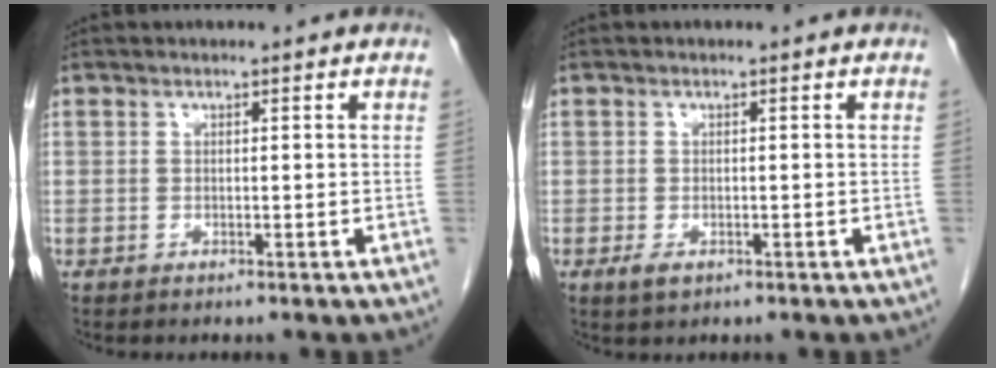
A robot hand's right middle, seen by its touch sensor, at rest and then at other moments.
{"total": 1.7, "force": [-0.8, 0.9, 1.3], "torque": [-0.025, -0.001, -0.007]}